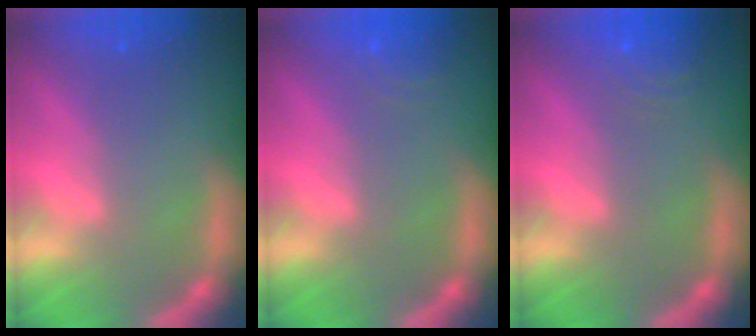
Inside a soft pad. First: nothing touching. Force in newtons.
{"total": 2.5}
{"total": 4.5}